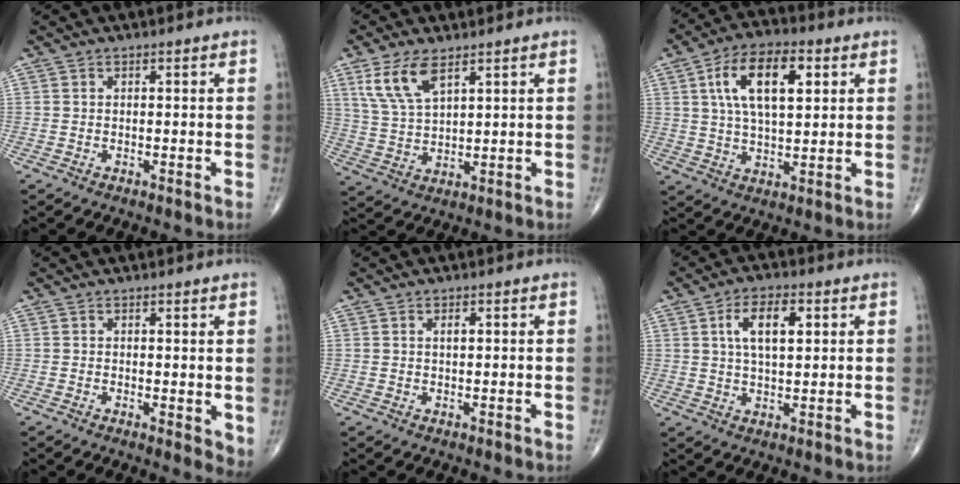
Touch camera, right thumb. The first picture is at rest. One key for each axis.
{"total": 8.7, "fx": 4.8, "fy": 3.5, "fz": 6.3, "tx": -0.125, "ty": -0.014, "tz": 0.105}
{"total": 13.9, "fx": 4.4, "fy": 6.6, "fz": 11.5, "tx": -0.194, "ty": 0.001, "tz": 0.076}
{"total": 3.4, "fx": 0.3, "fy": 1.4, "fz": 3.1, "tx": -0.039, "ty": -0.012, "tz": 0.003}
{"total": 1.4, "fx": 0.5, "fy": 0.6, "fz": 1.1, "tx": -0.019, "ty": 0.000, "tz": 0.008}
{"total": 8.3, "fx": 2.5, "fy": 3.9, "fz": 6.9, "tx": -0.114, "ty": 0.000, "tz": 0.045}